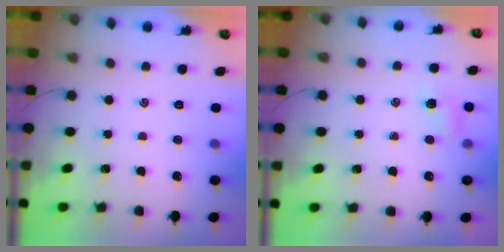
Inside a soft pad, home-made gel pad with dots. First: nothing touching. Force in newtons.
{"total": 5.3, "press": 5.1, "slide": 1.3}